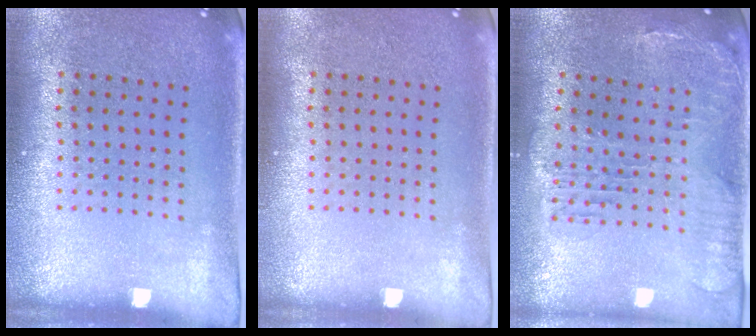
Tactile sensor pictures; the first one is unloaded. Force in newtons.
{"total": 0.0}
{"total": 1.2, "press": 1.1, "slide": 0.4}